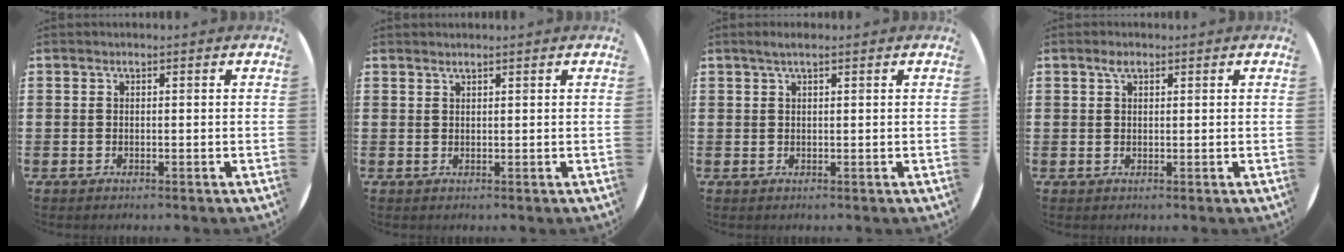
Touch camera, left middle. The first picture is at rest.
{"total": 0.9, "force": [0.8, -0.1, -0.1], "torque": [0.002, 0.000, 0.016]}
{"total": 1.4, "force": [0.9, 0.1, 1.1], "torque": [-0.020, 0.004, 0.015]}
{"total": 1.5, "force": [1.0, 0.7, 1.0], "torque": [-0.014, 0.003, 0.015]}